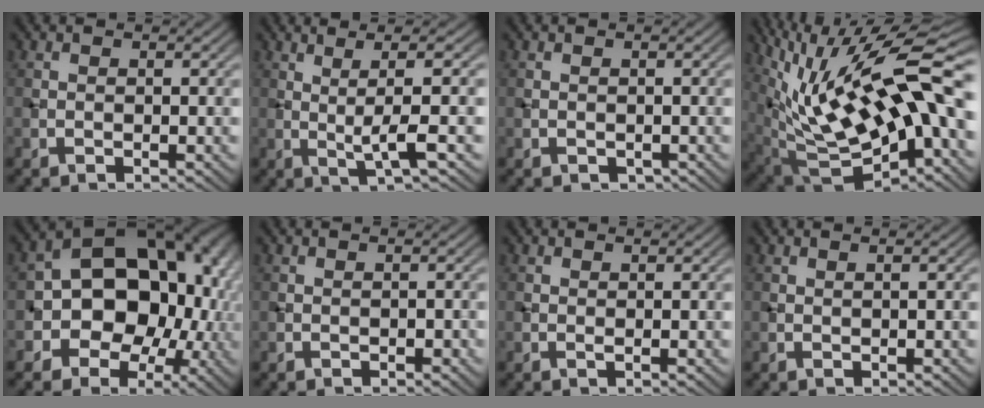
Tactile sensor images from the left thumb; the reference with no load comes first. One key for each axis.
{"total": 5.9, "fx": 0.8, "fy": 0.6, "fz": 5.8, "tx": -0.107, "ty": 0.014, "tz": 0.016}
{"total": 0.6, "fx": -0.2, "fy": 0.5, "fz": 0.3, "tx": -0.005, "ty": -0.004, "tz": -0.004}
{"total": 20.2, "fx": 4.7, "fy": 7.4, "fz": 18.1, "tx": -0.331, "ty": 0.012, "tz": 0.095}
{"total": 18.7, "fx": -1.3, "fy": 14.5, "fz": 11.7, "tx": -0.141, "ty": -0.022, "tz": -0.038}
{"total": 0.6, "fx": -0.2, "fy": 0.2, "fz": 0.6, "tx": -0.007, "ty": 0.001, "tz": -0.001}
{"total": 0.5, "fx": 0.1, "fy": 0.0, "fz": 0.5, "tx": -0.012, "ty": 0.000, "tz": 0.001}
{"total": 0.8, "fx": 0.3, "fy": 0.0, "fz": 0.8, "tx": -0.017, "ty": 0.006, "tz": 0.003}